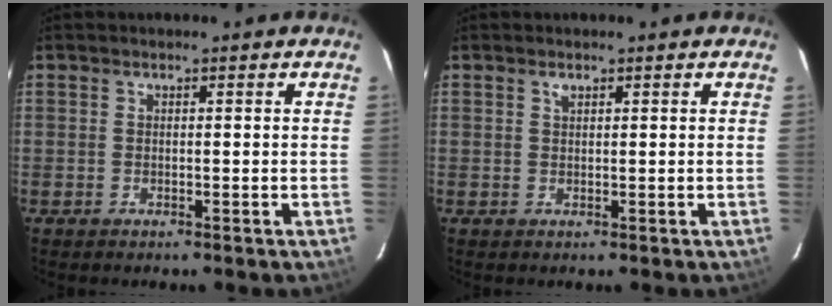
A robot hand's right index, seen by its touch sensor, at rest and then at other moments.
{"total": 0.8, "force": [0.5, 0.4, 0.4], "torque": [-0.007, 0.002, 0.010]}